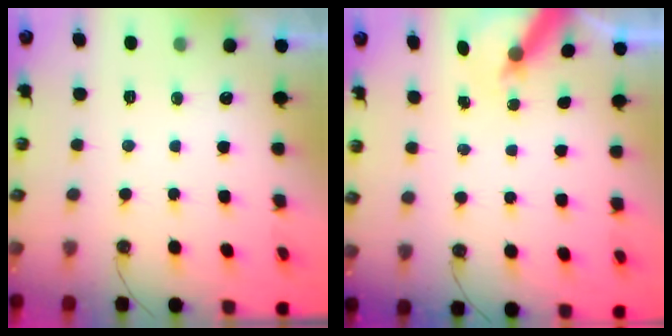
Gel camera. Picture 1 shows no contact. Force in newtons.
{"total": 6.5, "press": 6.4, "slide": 0.7}